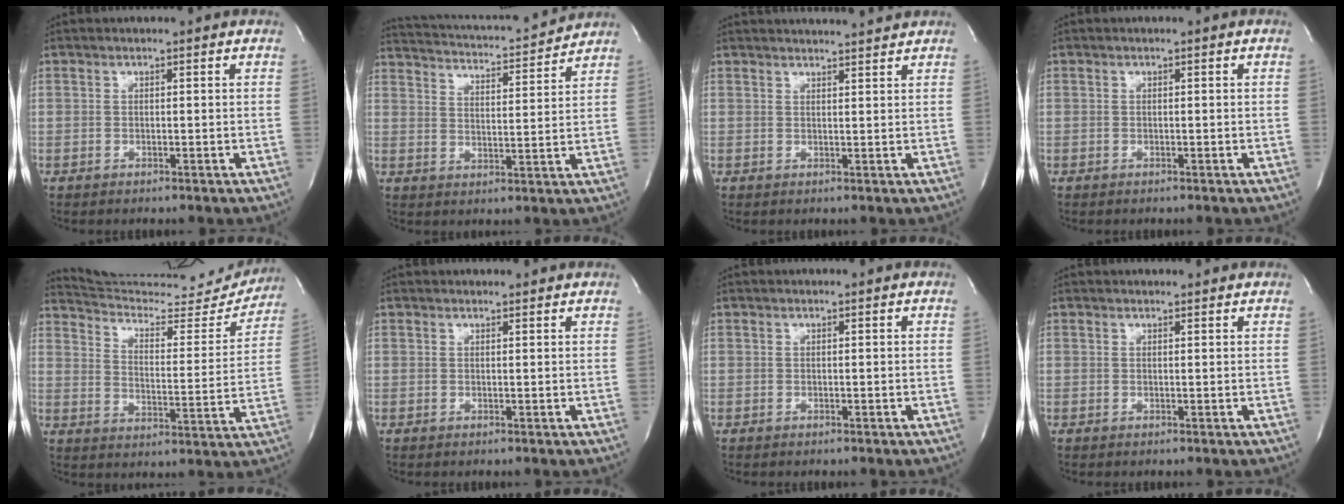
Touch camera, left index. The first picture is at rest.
{"total": 13.2, "force": [12.5, 1.3, 3.9], "torque": [-0.077, 0.001, 0.181]}
{"total": 7.8, "force": [7.6, 0.1, 1.7], "torque": [-0.024, 0.012, 0.091]}
{"total": 0.0}
{"total": 20.3, "force": [19.9, 2.5, 3.4], "torque": [-0.045, -0.059, 0.264]}
{"total": 3.1, "force": [2.9, 0.7, 0.4], "torque": [-0.010, 0.011, 0.029]}
{"total": 0.0}
{"total": 2.7, "force": [2.6, 0.6, 0.4], "torque": [-0.009, 0.011, 0.025]}